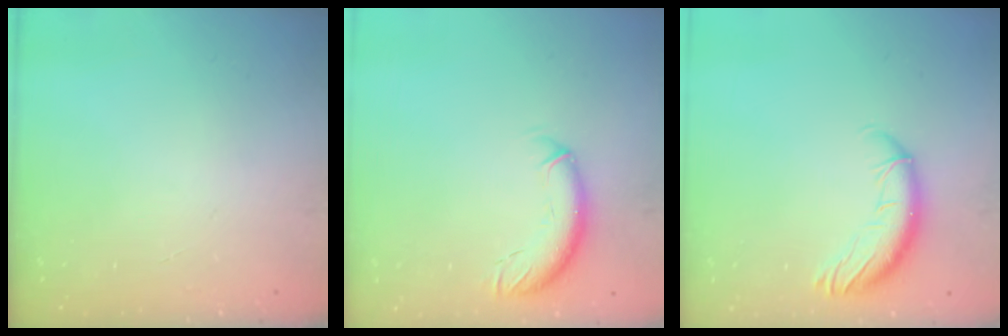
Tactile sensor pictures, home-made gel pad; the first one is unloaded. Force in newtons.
{"total": 9.2, "press": 9.1, "slide": 1.8}
{"total": 12.0, "press": 11.7, "slide": 2.7}